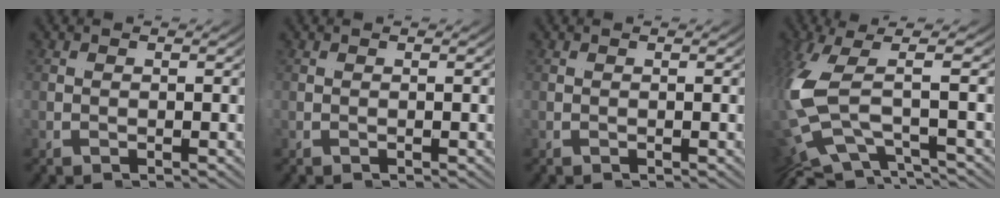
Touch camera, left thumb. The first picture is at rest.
{"total": 0.0}
{"total": 0.0}
{"total": 4.2, "force": [-1.7, -0.8, 3.8], "torque": [-0.136, 0.000, -0.012]}